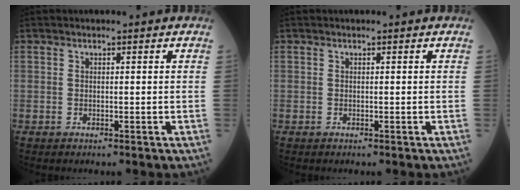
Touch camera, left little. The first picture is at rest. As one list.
[{"total": 0.0}]